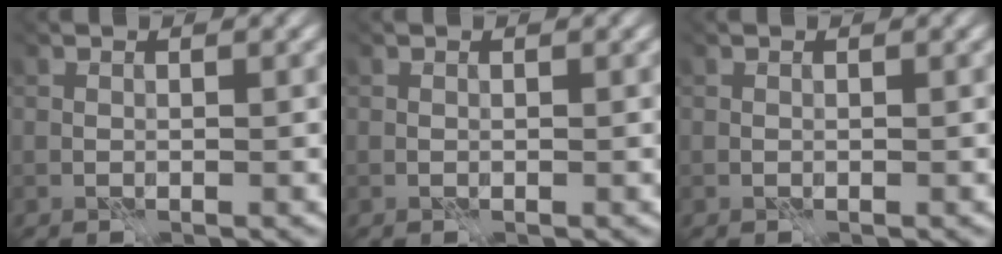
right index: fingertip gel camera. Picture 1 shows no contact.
{"total": 0.0}
{"total": 0.0}